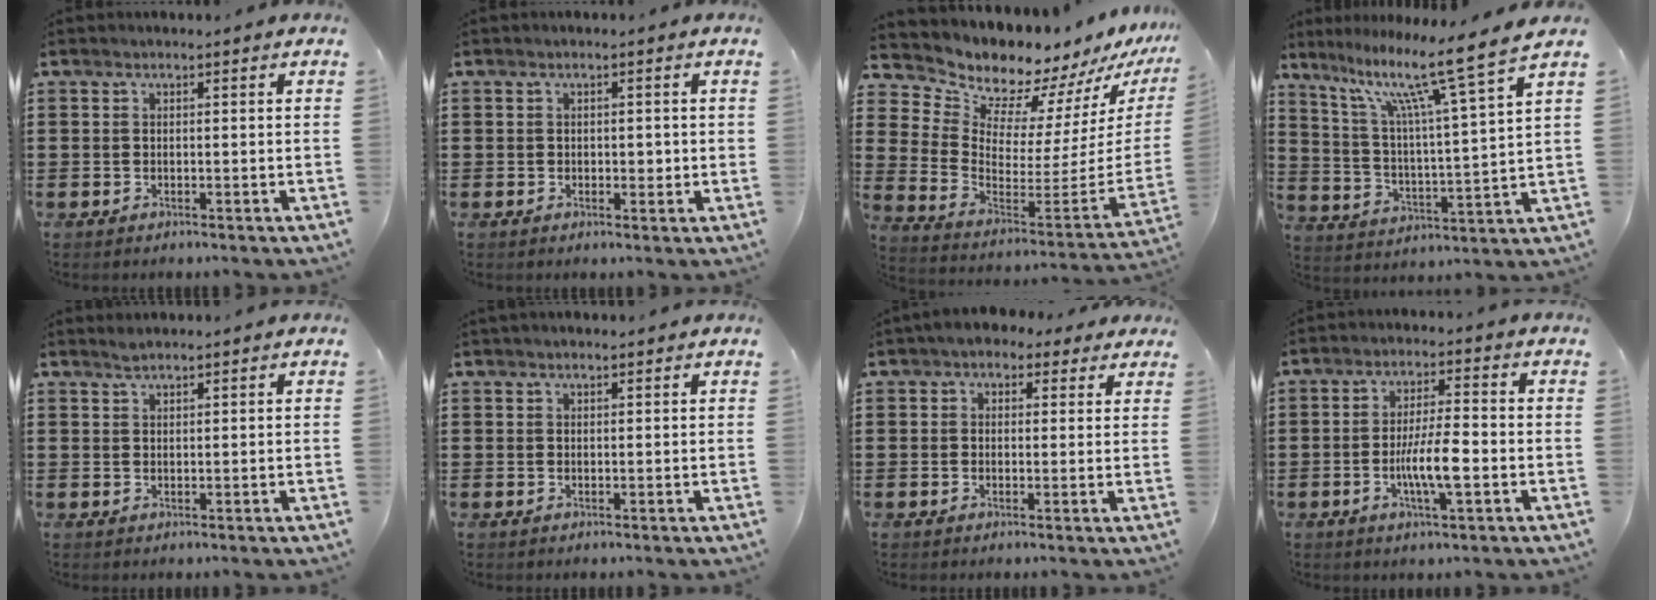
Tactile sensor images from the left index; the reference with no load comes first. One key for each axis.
{"total": 1.3, "fx": 0.0, "fy": 0.8, "fz": 1.0, "tx": -0.019, "ty": 0.006, "tz": -0.001}
{"total": 9.0, "fx": 8.7, "fy": 2.3, "fz": 0.5, "tx": -0.054, "ty": -0.087, "tz": 0.149}
{"total": 11.7, "fx": 8.6, "fy": 0.1, "fz": 7.9, "tx": -0.168, "ty": -0.054, "tz": 0.132}
{"total": 1.2, "fx": 1.1, "fy": 0.1, "fz": 0.4, "tx": -0.009, "ty": -0.001, "tz": 0.022}
{"total": 0.7, "fx": 0.6, "fy": 0.2, "fz": 0.4, "tx": -0.008, "ty": 0.001, "tz": 0.011}
{"total": 2.9, "fx": 1.6, "fy": 2.1, "fz": 1.2, "tx": -0.023, "ty": 0.007, "tz": 0.027}
{"total": 7.2, "fx": -1.7, "fy": 1.5, "fz": 6.8, "tx": -0.135, "ty": -0.004, "tz": -0.035}